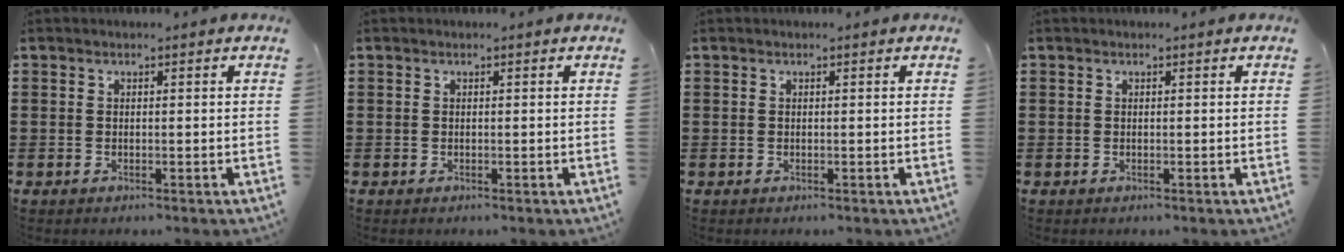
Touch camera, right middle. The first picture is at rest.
{"total": 0.0}
{"total": 0.0}
{"total": 0.0}